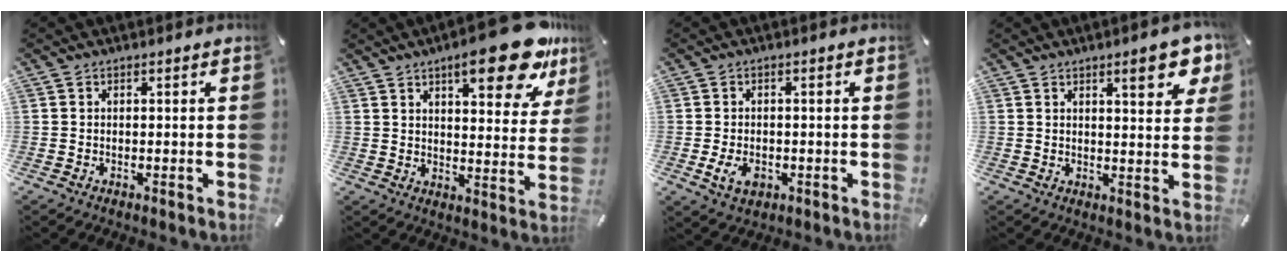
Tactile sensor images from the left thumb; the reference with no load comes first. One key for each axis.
{"total": 18.4, "fx": 11.3, "fy": 6.0, "fz": 13.2, "tx": -0.180, "ty": -0.065, "tz": 0.176}
{"total": 4.4, "fx": -1.2, "fy": 3.0, "fz": 3.0, "tx": -0.064, "ty": -0.003, "tz": -0.026}
{"total": 9.6, "fx": 5.2, "fy": 2.9, "fz": 7.5, "tx": -0.095, "ty": -0.022, "tz": 0.081}